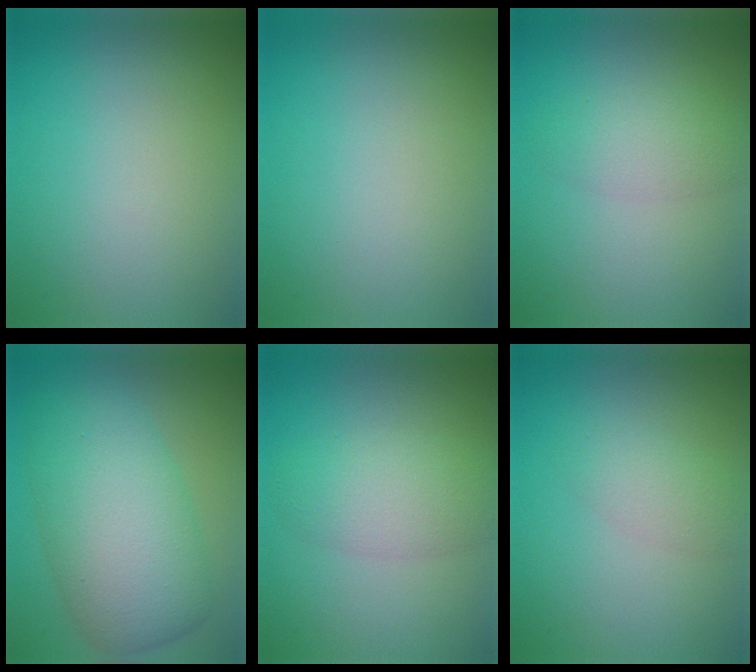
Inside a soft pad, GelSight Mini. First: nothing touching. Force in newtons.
{"total": 0.0}
{"total": 2.7, "press": 2.7, "slide": 0.1}
{"total": 10.0, "press": 10.0, "slide": 0.2}
{"total": 4.2, "press": 4.2, "slide": 0.2}
{"total": 2.3, "press": 2.3, "slide": 0.1}